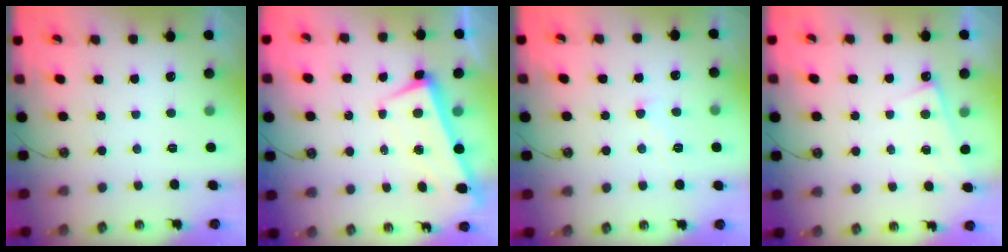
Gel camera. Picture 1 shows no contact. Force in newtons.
{"total": 1.7, "press": 0.7, "slide": 1.6}
{"total": 1.3, "press": 1.1, "slide": 0.6}
{"total": 0.8, "press": 0.8, "slide": 0.2}